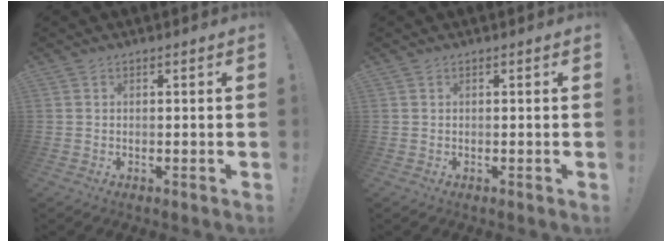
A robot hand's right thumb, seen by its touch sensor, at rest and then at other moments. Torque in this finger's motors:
{"motor_torque": [0.00, 0.00, -0.02, 0.02, 0.00]}